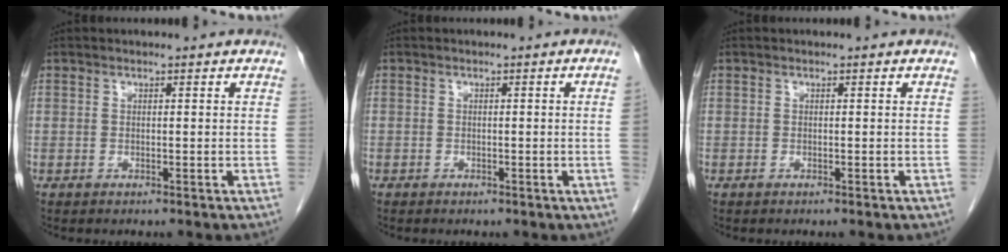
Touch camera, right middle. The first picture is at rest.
{"total": 1.2, "force": [-0.3, -0.4, 1.0], "torque": [-0.009, 0.001, -0.006]}
{"total": 0.0}